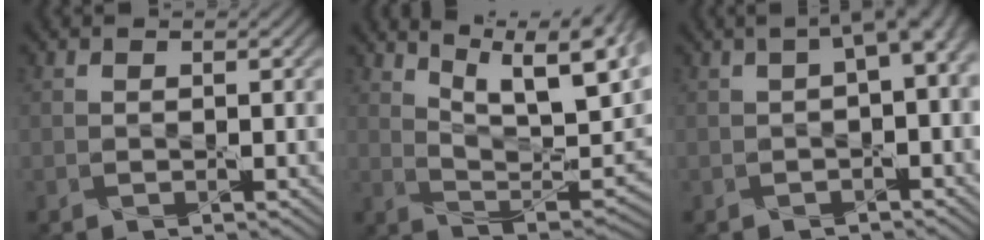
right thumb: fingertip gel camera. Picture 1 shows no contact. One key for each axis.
{"total": 13.5, "fx": 8.1, "fy": 4.5, "fz": 9.8, "tx": -0.183, "ty": 0.005, "tz": 0.125}
{"total": 4.6, "fx": 0.8, "fy": 1.6, "fz": 4.3, "tx": -0.056, "ty": 0.009, "tz": 0.012}